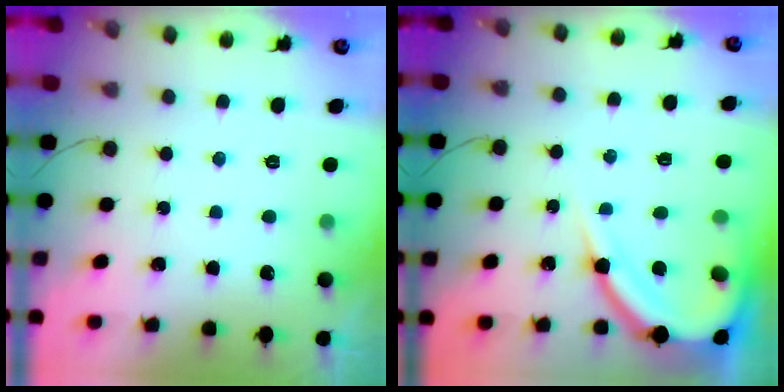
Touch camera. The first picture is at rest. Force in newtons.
{"total": 10.9, "press": 10.9, "slide": 1.3}